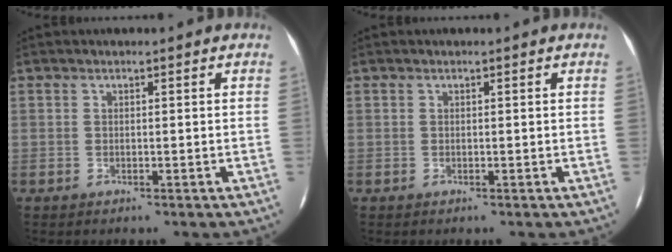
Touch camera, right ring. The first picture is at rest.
{"total": 0.0}